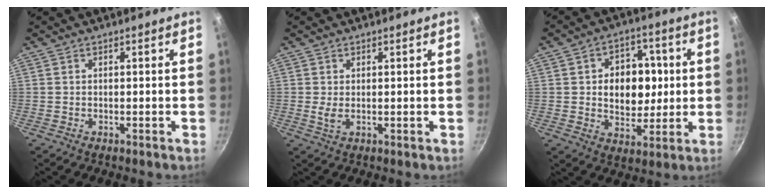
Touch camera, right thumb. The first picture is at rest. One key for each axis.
{"total": 1.9, "fx": 0.4, "fy": 0.9, "fz": 1.6, "tx": -0.033, "ty": -0.005, "tz": 0.011}
{"total": 12.7, "fx": 1.0, "fy": 9.5, "fz": 8.5, "tx": -0.077, "ty": 0.002, "tz": 0.017}